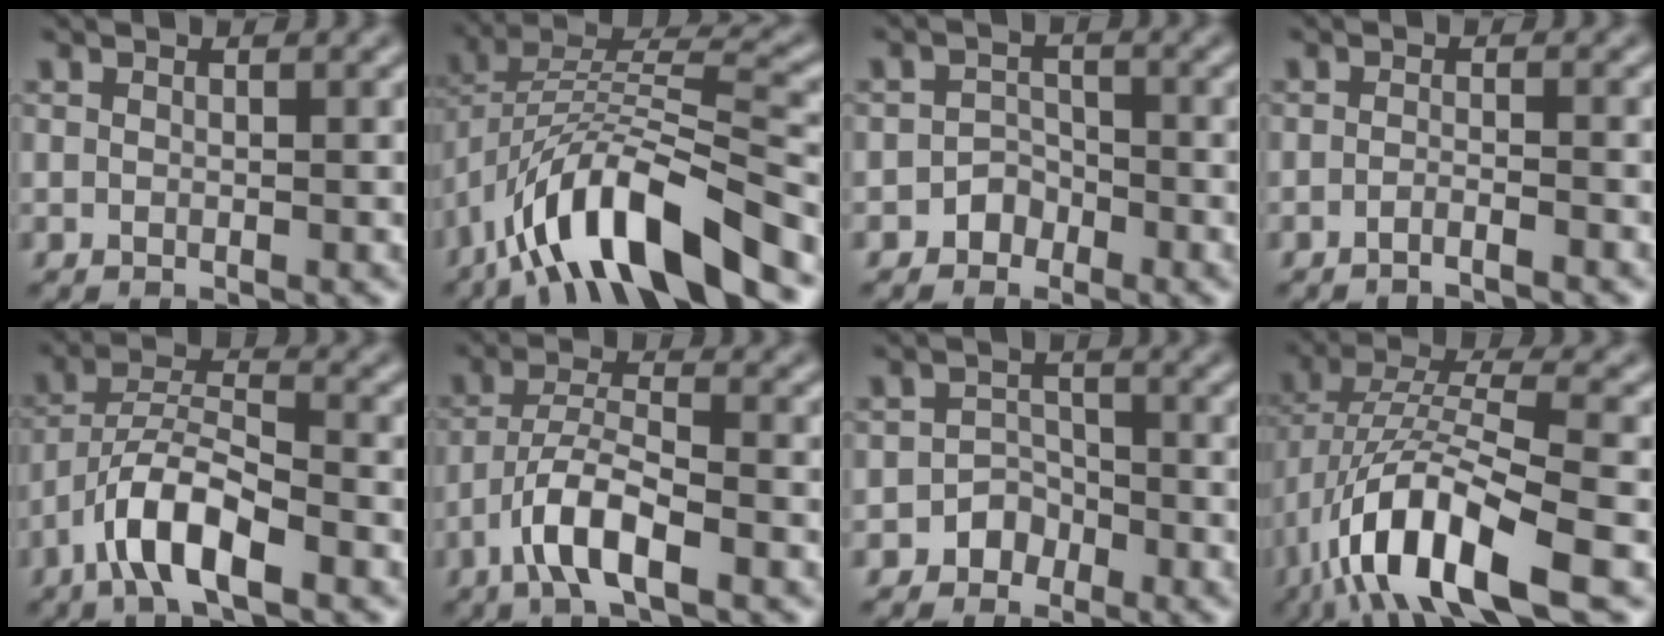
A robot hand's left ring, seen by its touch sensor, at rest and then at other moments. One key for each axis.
{"total": 12.4, "fx": -7.5, "fy": 3.5, "fz": 9.2, "tx": -0.159, "ty": 0.013, "tz": -0.141}
{"total": 1.7, "fx": -1.1, "fy": 1.3, "fz": 0.2, "tx": 0.008, "ty": 0.009, "tz": -0.020}
{"total": 1.4, "fx": -1.1, "fy": 0.2, "fz": 0.9, "tx": -0.009, "ty": -0.001, "tz": -0.027}
{"total": 6.4, "fx": -3.6, "fy": 1.9, "fz": 4.9, "tx": -0.087, "ty": 0.011, "tz": -0.071}
{"total": 5.3, "fx": -2.9, "fy": 1.4, "fz": 4.2, "tx": -0.079, "ty": 0.005, "tz": -0.060}
{"total": 2.0, "fx": -1.2, "fy": 1.5, "fz": 0.2, "tx": 0.013, "ty": 0.010, "tz": -0.025}
{"total": 11.9, "fx": -5.6, "fy": 3.7, "fz": 9.9, "tx": -0.186, "ty": 0.004, "tz": -0.102}